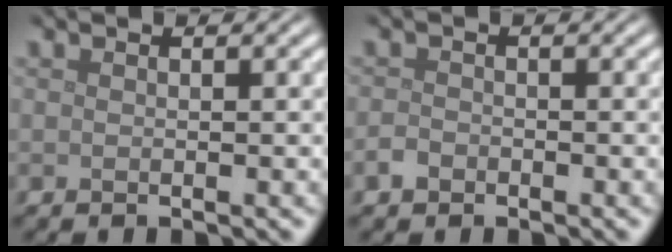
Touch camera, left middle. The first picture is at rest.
{"total": 1.1, "force": [-0.7, 0.8, 0.4], "torque": [-0.006, 0.000, -0.016]}